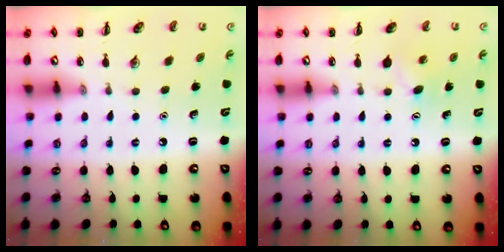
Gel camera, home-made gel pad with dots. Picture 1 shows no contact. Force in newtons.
{"total": 5.1, "press": 5.0, "slide": 0.9}